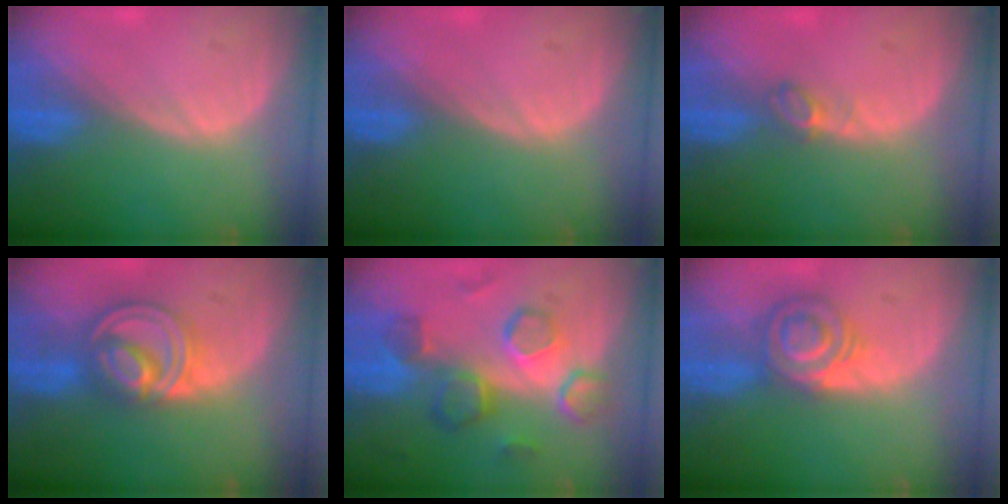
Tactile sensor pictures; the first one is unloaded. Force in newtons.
{"total": 0.0}
{"total": 2.0, "press": 1.9, "slide": 0.4}
{"total": 8.6, "press": 7.2, "slide": 4.7}
{"total": 9.0, "press": 8.6, "slide": 2.8}
{"total": 5.9, "press": 5.9, "slide": 0.8}